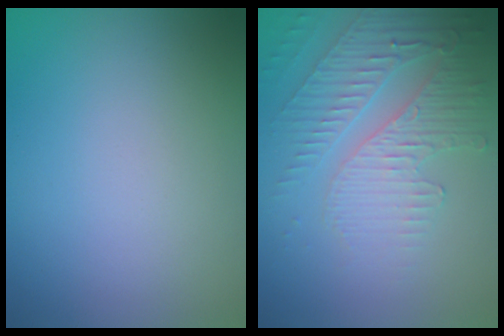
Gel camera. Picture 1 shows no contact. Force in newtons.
{"total": 4.0, "press": 3.4, "slide": 2.0}